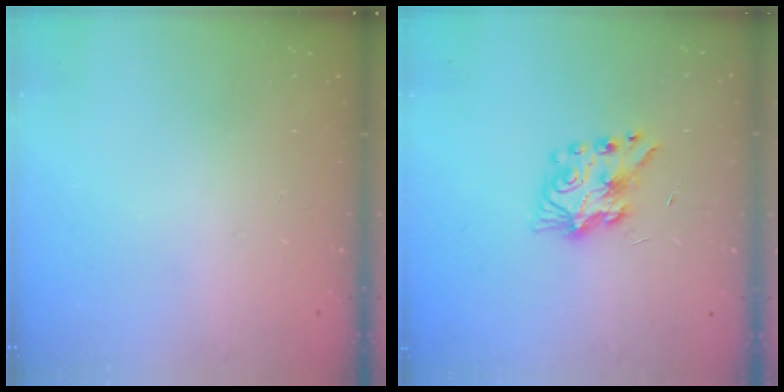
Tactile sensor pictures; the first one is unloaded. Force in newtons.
{"total": 7.6, "press": 7.6, "slide": 0.6}